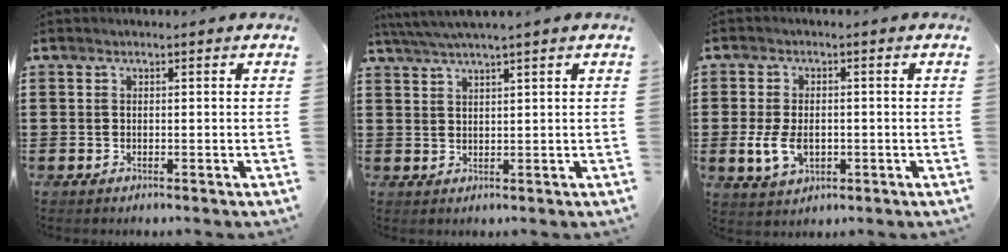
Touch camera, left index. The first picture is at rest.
{"total": 2.9, "force": [2.4, -0.5, 1.5], "torque": [-0.034, -0.002, 0.044]}
{"total": 5.5, "force": [-1.0, 3.5, 4.1], "torque": [-0.095, 0.001, -0.022]}